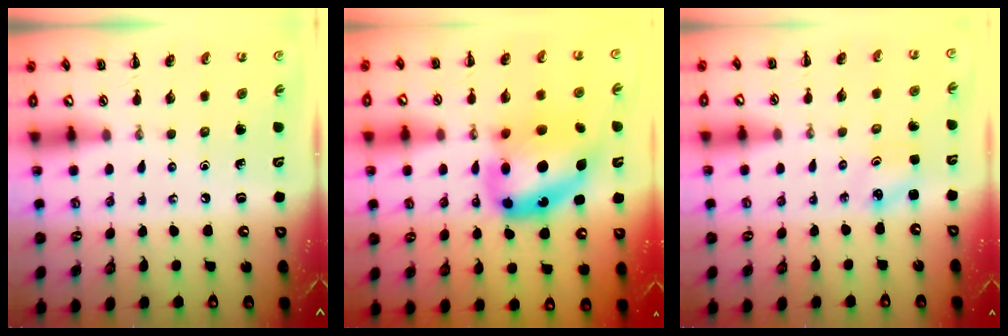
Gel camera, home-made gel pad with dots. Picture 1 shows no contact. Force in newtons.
{"total": 16.0, "press": 15.5, "slide": 3.9}
{"total": 2.0, "press": 2.0, "slide": 0.6}